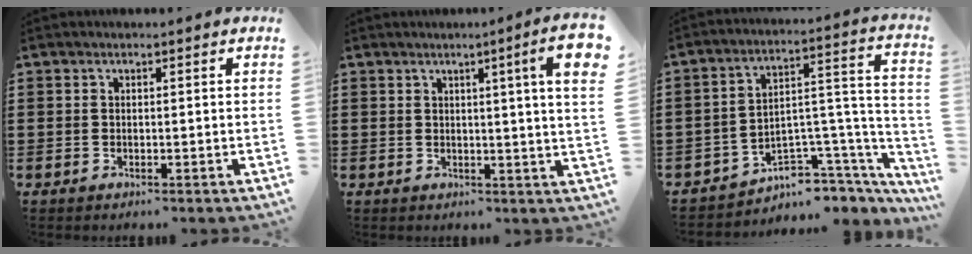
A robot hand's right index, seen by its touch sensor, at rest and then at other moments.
{"total": 6.6, "force": [2.5, -0.5, 6.1], "torque": [-0.102, -0.008, 0.036]}
{"total": 5.4, "force": [-4.5, 2.7, 1.2], "torque": [-0.027, -0.004, -0.084]}